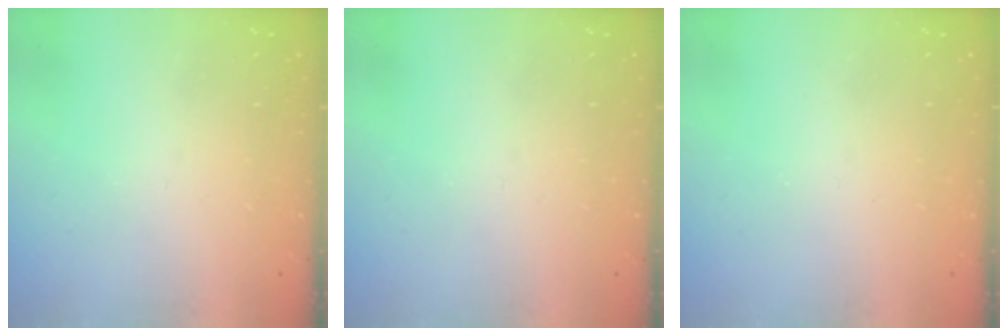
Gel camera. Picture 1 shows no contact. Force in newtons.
{"total": 0.0}
{"total": 2.2, "press": 2.1, "slide": 0.4}